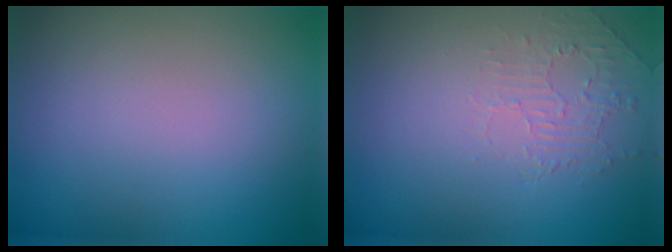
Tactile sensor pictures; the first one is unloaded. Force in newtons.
{"total": 1.9, "press": 0.3, "slide": 1.9}